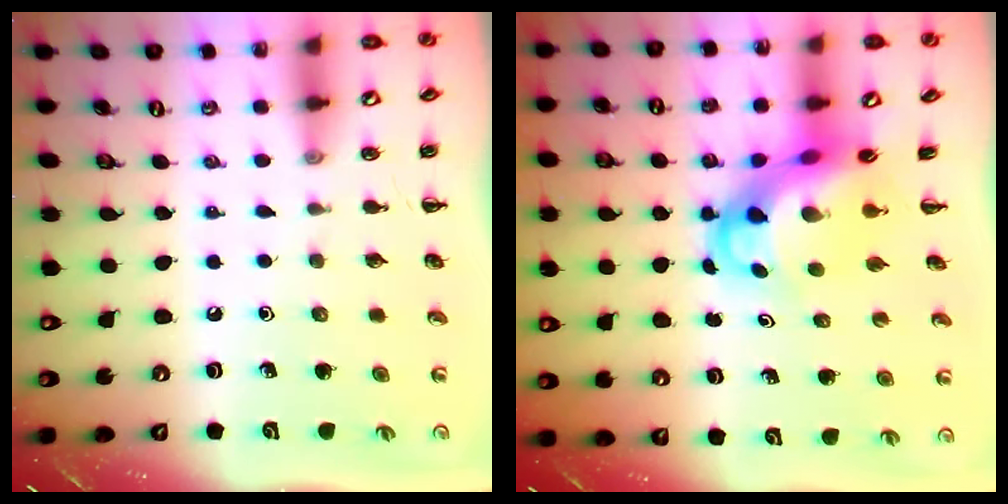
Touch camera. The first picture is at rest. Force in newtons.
{"total": 5.7, "press": 5.5, "slide": 1.5}